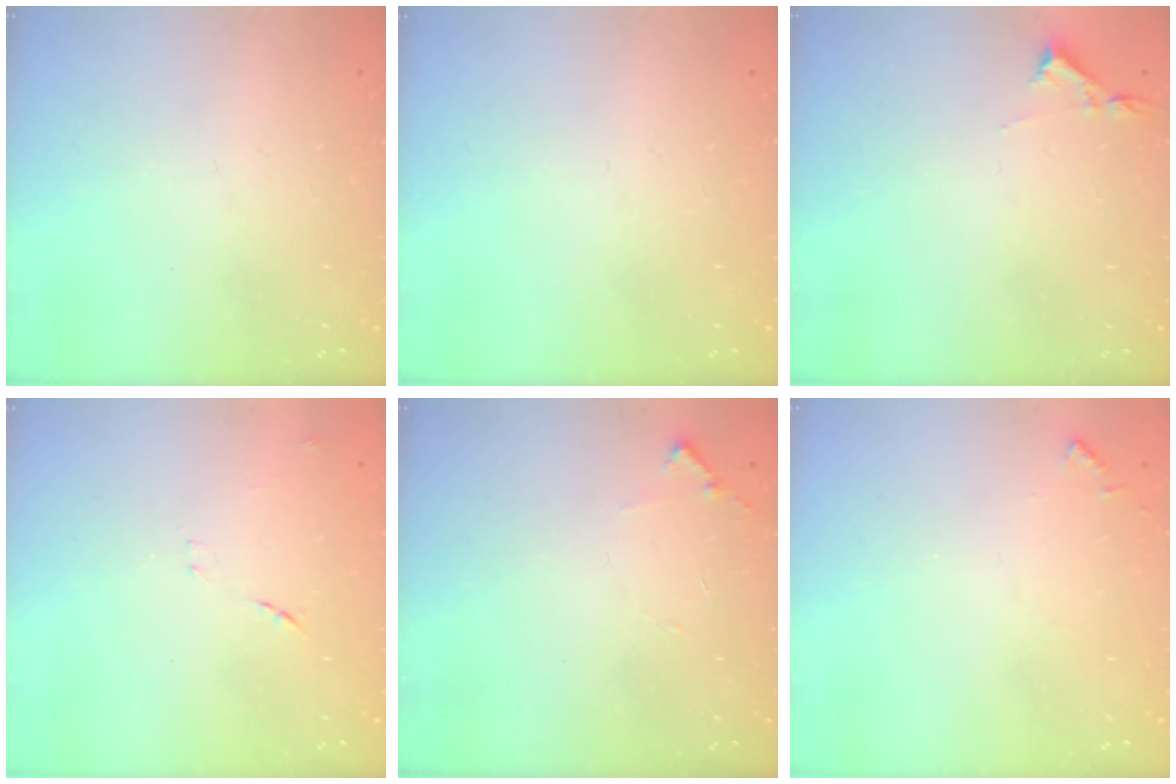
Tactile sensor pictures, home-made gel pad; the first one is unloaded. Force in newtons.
{"total": 0.0}
{"total": 2.9, "press": 2.9, "slide": 0.5}
{"total": 7.2, "press": 7.2, "slide": 0.6}
{"total": 6.8, "press": 6.8, "slide": 0.6}
{"total": 5.8, "press": 5.7, "slide": 0.7}